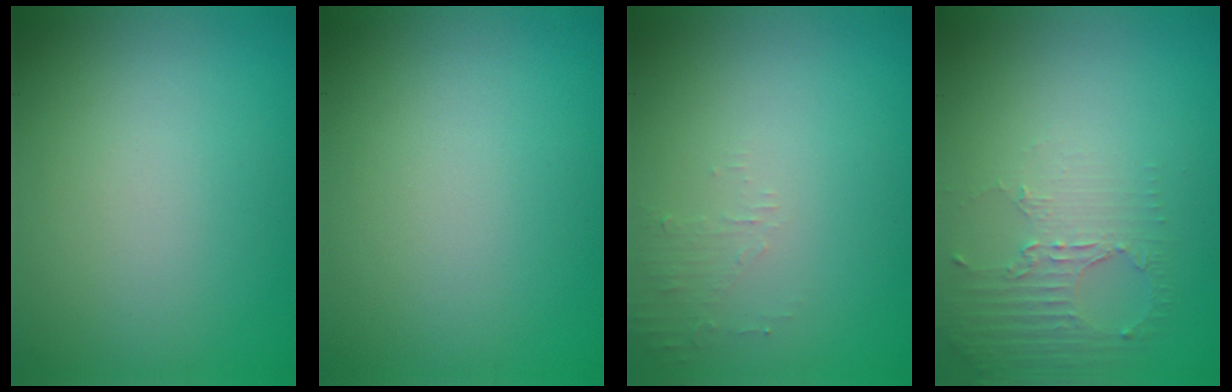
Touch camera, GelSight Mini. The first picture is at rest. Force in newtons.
{"total": 0.0}
{"total": 1.3, "press": 1.2, "slide": 0.3}
{"total": 2.5, "press": 1.8, "slide": 1.7}